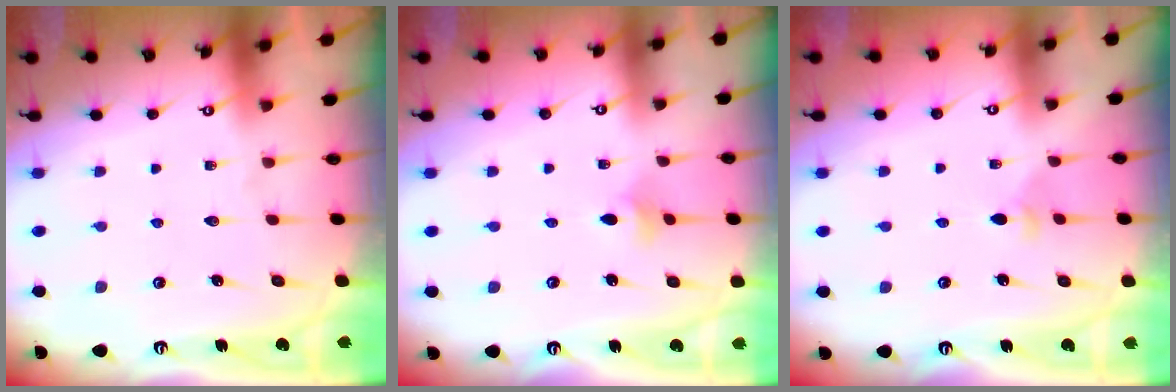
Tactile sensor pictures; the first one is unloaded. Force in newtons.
{"total": 2.6, "press": 2.5, "slide": 0.5}
{"total": 3.6, "press": 3.6, "slide": 0.7}